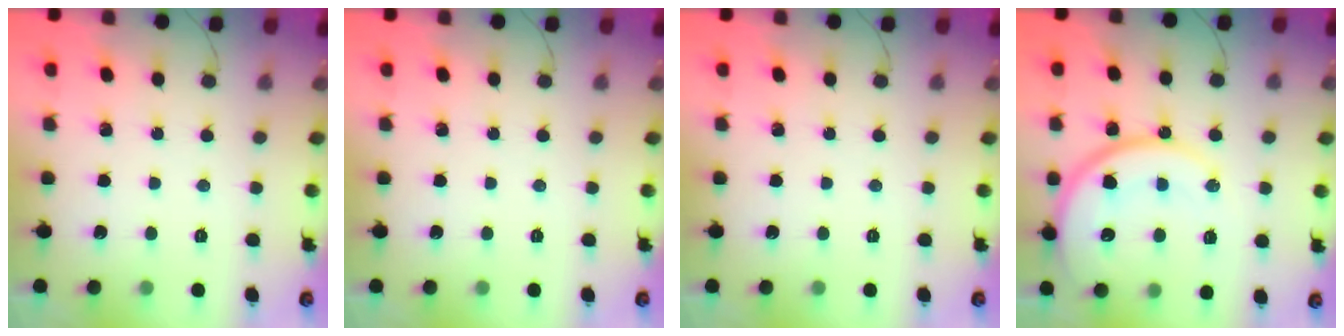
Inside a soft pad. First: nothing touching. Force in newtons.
{"total": 0.0}
{"total": 0.0}
{"total": 17.0, "press": 16.9, "slide": 1.5}